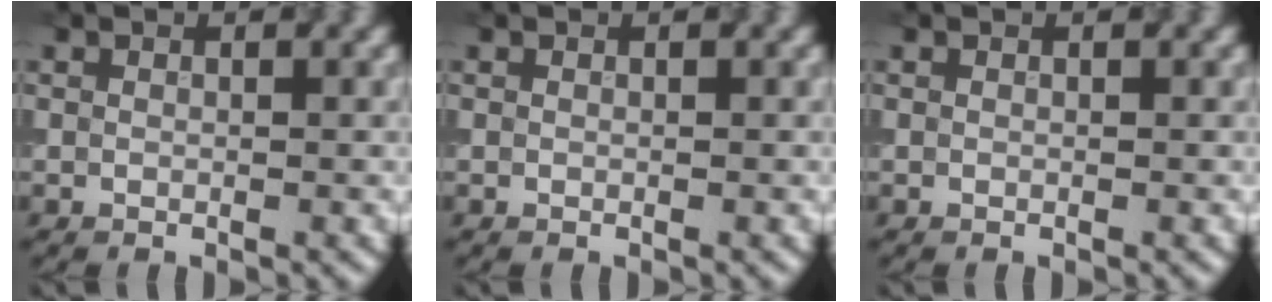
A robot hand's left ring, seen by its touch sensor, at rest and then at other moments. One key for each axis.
{"total": 0.0}
{"total": 0.0}